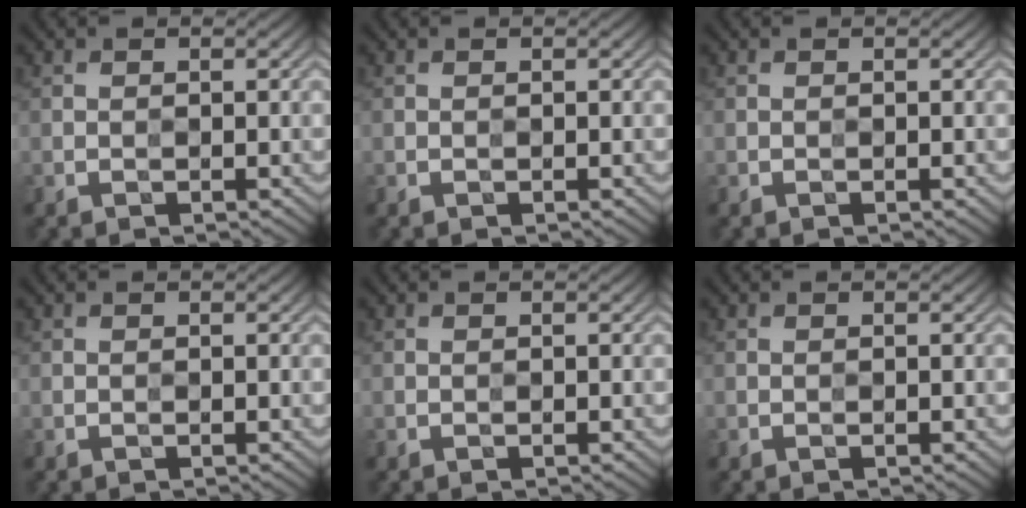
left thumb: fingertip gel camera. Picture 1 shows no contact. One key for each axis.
{"total": 0.0}
{"total": 0.0}
{"total": 0.0}
{"total": 0.0}
{"total": 0.0}